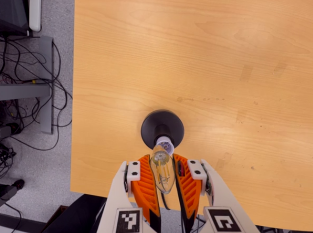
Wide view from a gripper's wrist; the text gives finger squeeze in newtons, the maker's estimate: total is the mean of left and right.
{"total": 20.9, "left": 23.5, "right": 18.3}